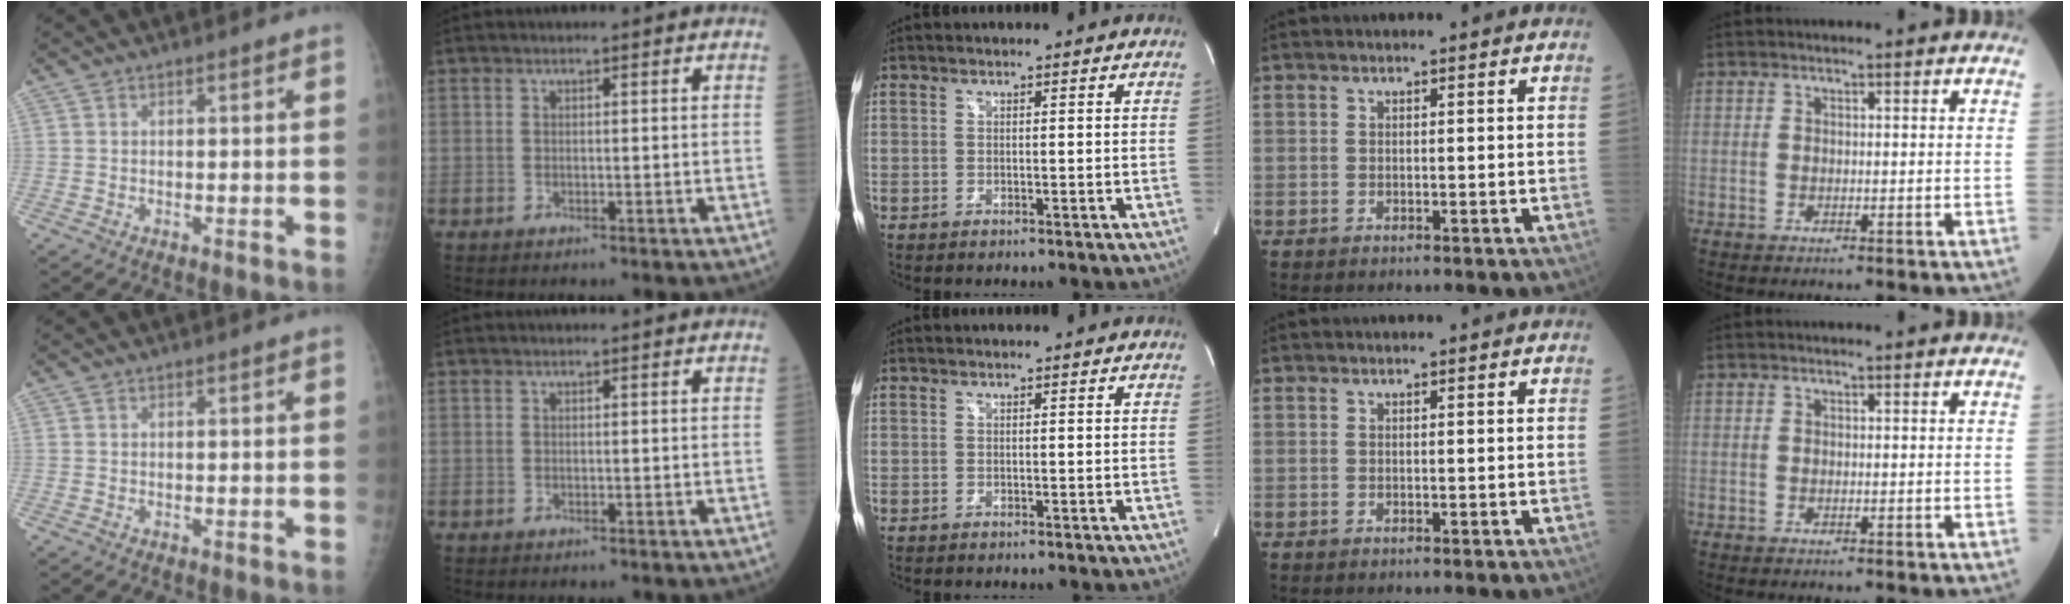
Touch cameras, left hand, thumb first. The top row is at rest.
{}